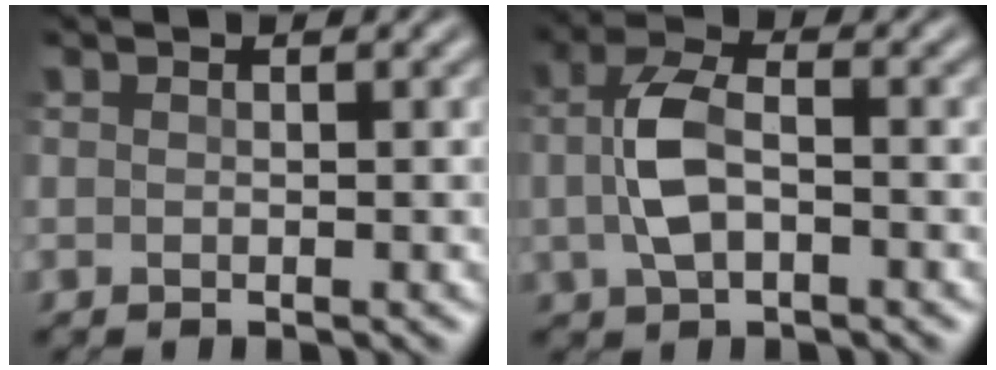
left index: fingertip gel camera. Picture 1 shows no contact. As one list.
[{"total": 4.7, "force": [-0.4, 2.5, 3.9], "torque": [-0.084, 0.002, -0.010]}]